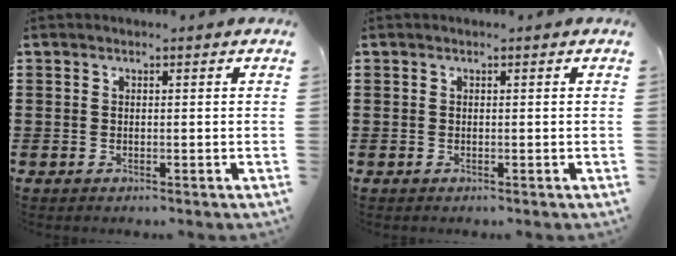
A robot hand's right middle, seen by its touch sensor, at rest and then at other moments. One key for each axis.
{"total": 0.0}